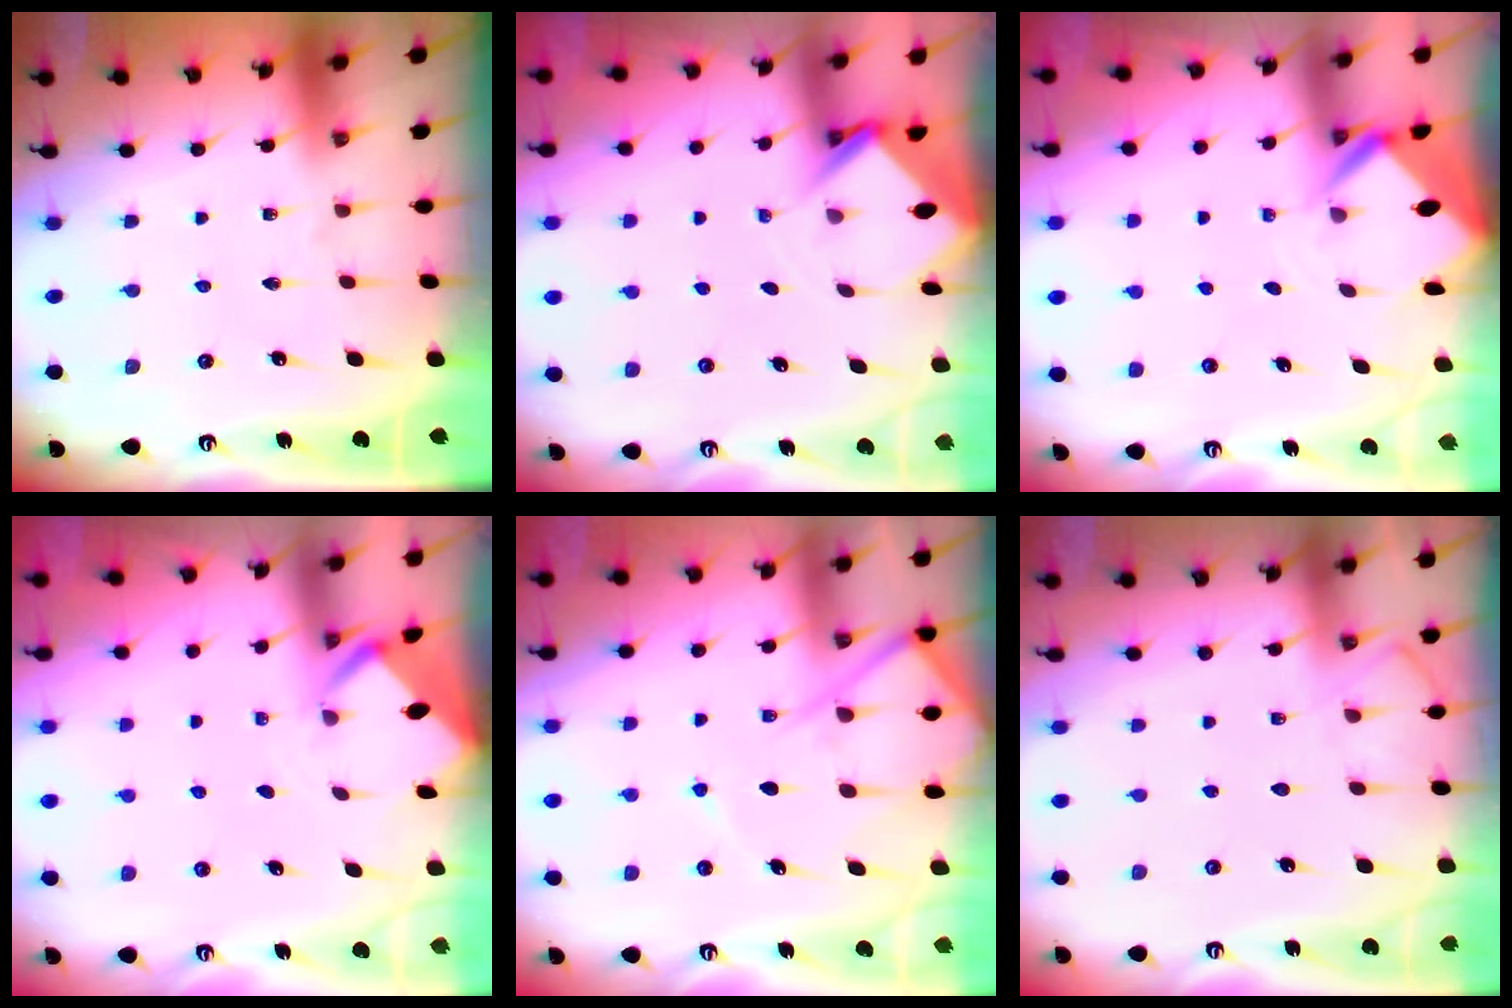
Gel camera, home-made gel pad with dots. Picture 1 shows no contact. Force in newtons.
{"total": 2.9, "press": 2.9, "slide": 0.2}
{"total": 3.4, "press": 3.4, "slide": 0.2}
{"total": 2.0, "press": 2.0, "slide": 0.2}
{"total": 11.0, "press": 11.0, "slide": 1.0}
{"total": 6.9, "press": 6.8, "slide": 0.9}